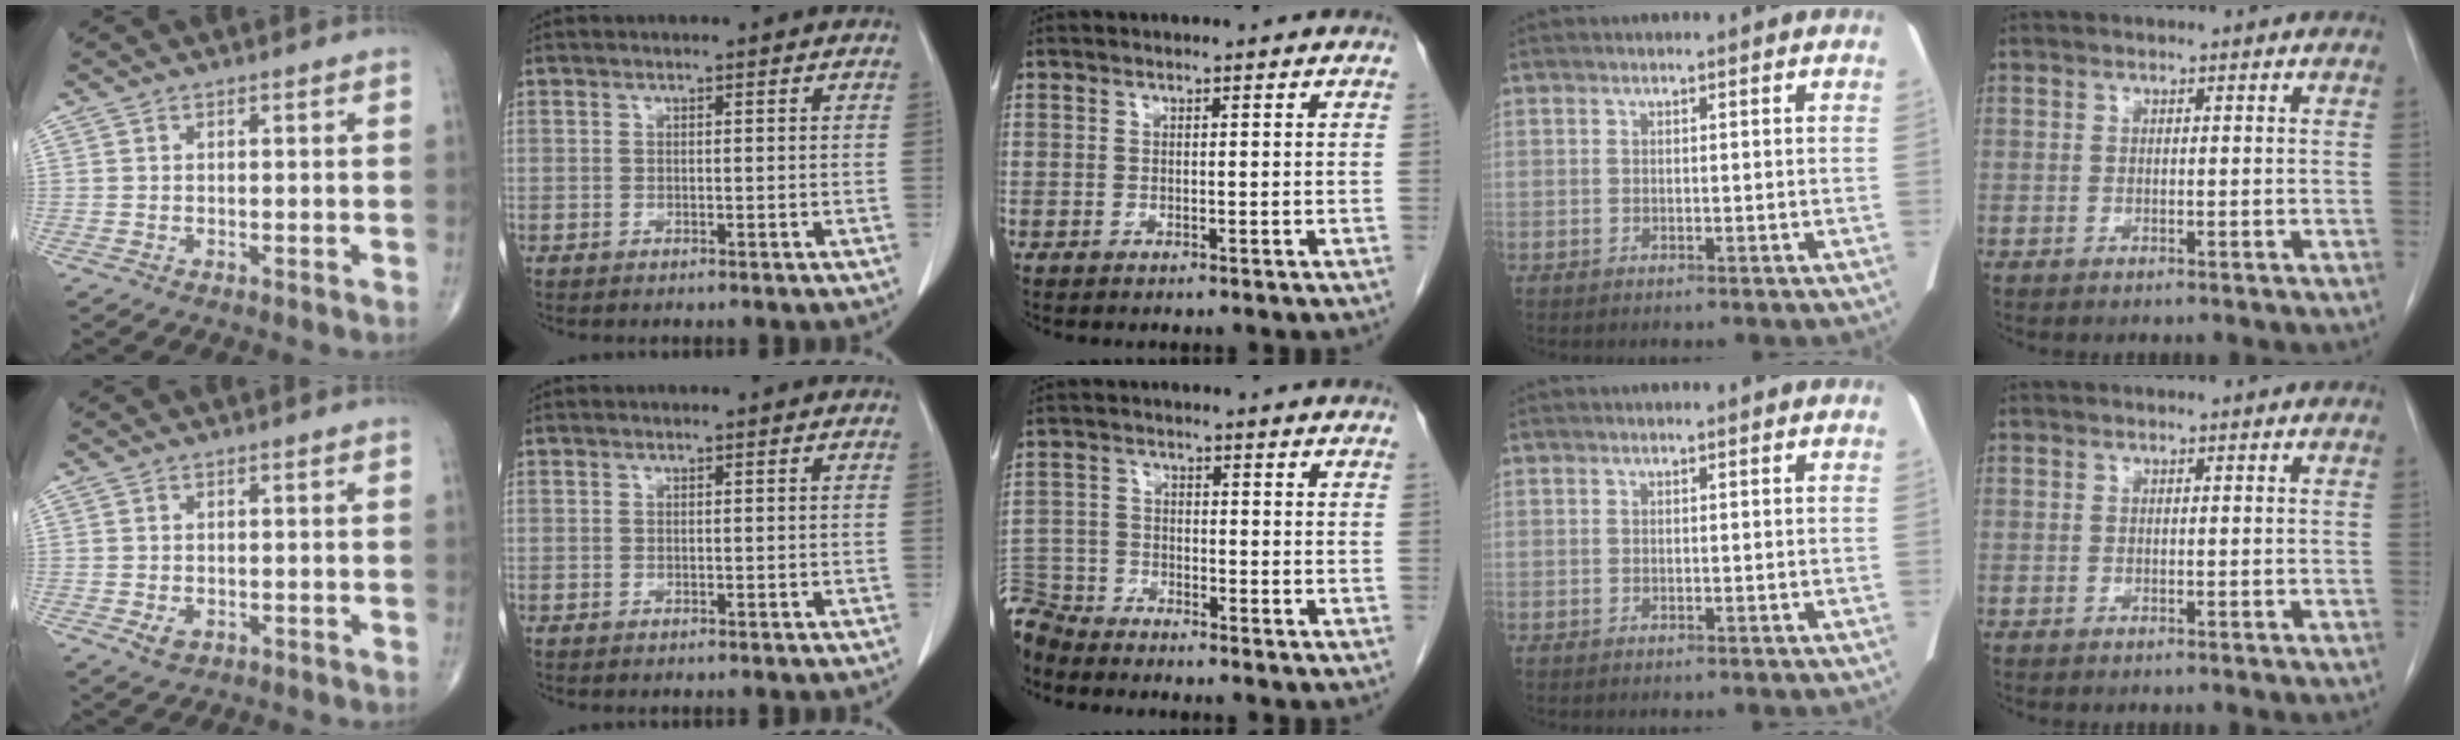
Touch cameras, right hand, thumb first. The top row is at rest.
{"thumb": {"total": 2.5, "force": [-0.8, 1.8, 1.6], "torque": [-0.023, -0.002, -0.007]}, "middle": {"total": 6.3, "force": [-6.2, 1.4, 0.1], "torque": [-0.004, -0.005, -0.123]}}